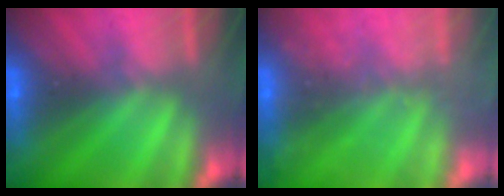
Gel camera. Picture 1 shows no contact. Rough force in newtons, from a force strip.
{"total": 2.4}